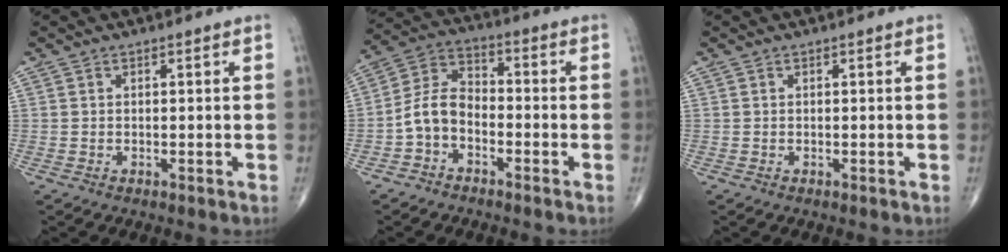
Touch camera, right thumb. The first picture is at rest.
{"total": 7.9, "force": [-3.0, 5.4, 4.9], "torque": [-0.087, 0.041, -0.071]}
{"total": 0.0}